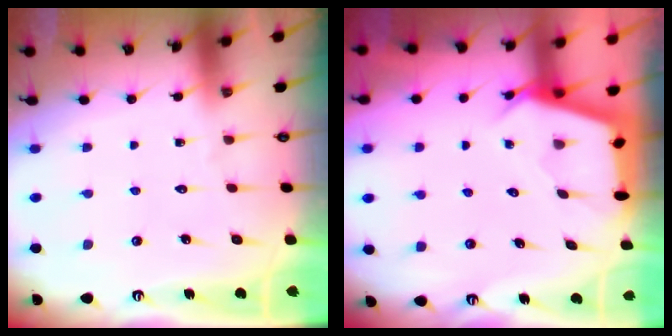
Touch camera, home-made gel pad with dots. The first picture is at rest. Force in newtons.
{"total": 2.8, "press": 2.8, "slide": 0.2}